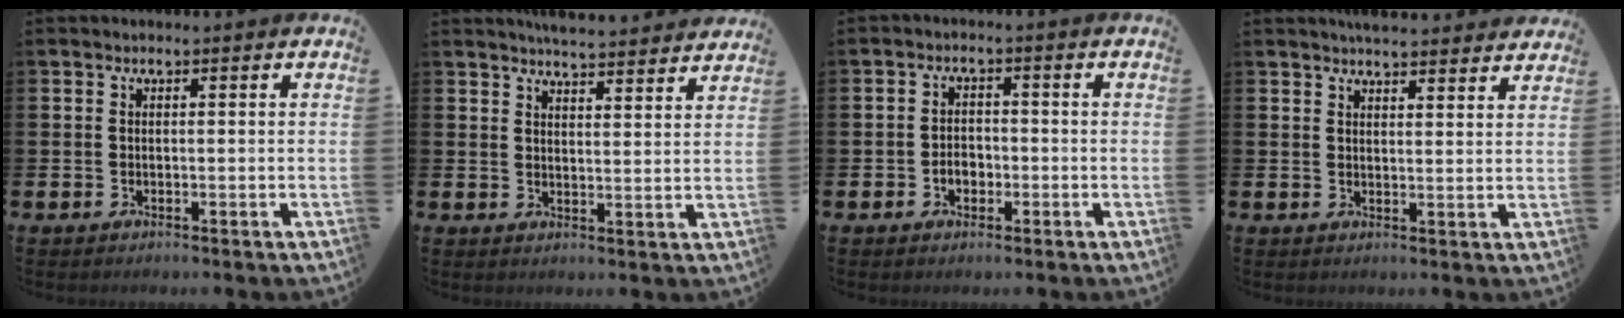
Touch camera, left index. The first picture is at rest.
{"total": 4.7, "force": [4.7, 0.1, 0.4], "torque": [-0.015, -0.029, 0.083]}
{"total": 2.4, "force": [-0.9, 1.8, 1.3], "torque": [-0.011, -0.003, -0.023]}
{"total": 4.0, "force": [3.9, 0.4, 0.4], "torque": [-0.013, -0.019, 0.072]}